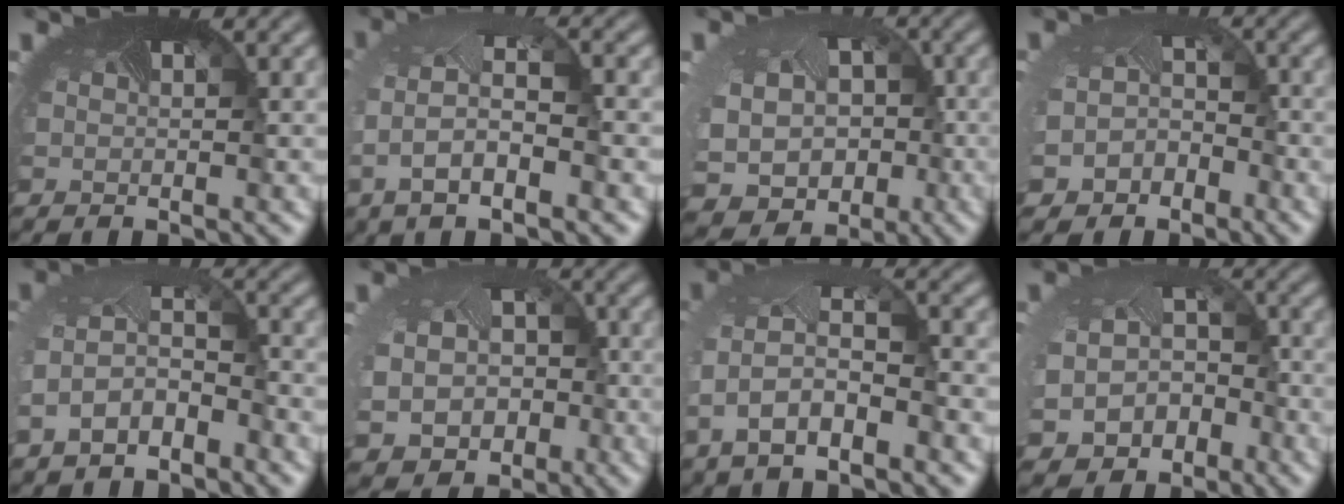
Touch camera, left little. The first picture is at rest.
{"total": 5.5, "force": [-0.7, 2.4, 4.9], "torque": [-0.115, -0.004, -0.019]}
{"total": 10.6, "force": [-2.2, 8.8, 5.5], "torque": [-0.111, -0.042, -0.030]}
{"total": 3.9, "force": [-2.7, 2.7, 0.6], "torque": [-0.016, -0.023, -0.039]}
{"total": 3.9, "force": [-2.4, 2.0, 2.3], "torque": [-0.069, -0.006, -0.054]}
{"total": 8.4, "force": [-2.0, 7.0, 4.3], "torque": [-0.085, -0.046, -0.019]}
{"total": 5.9, "force": [-1.8, 2.9, 4.8], "torque": [-0.114, -0.004, -0.037]}
{"total": 7.0, "force": [-3.1, 5.6, 2.8], "torque": [-0.057, -0.040, -0.036]}